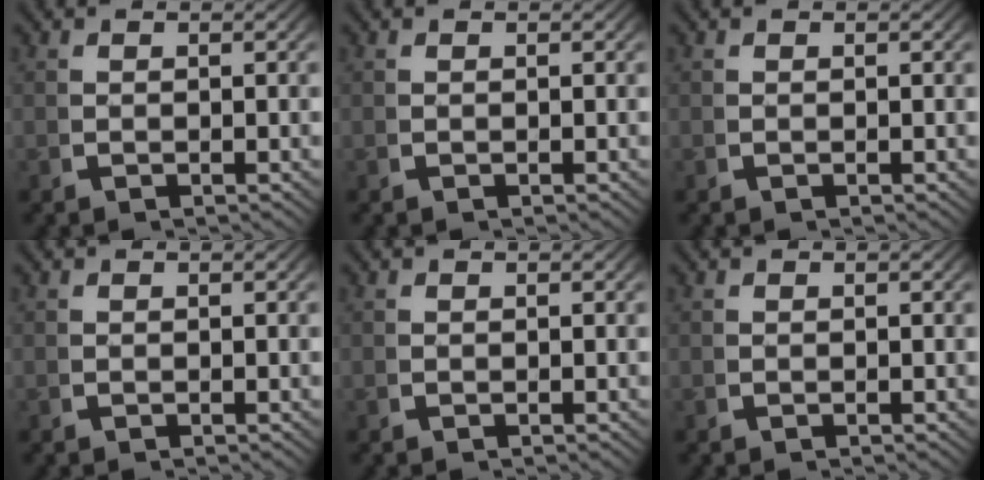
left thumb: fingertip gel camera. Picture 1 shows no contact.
{"total": 0.0}
{"total": 0.0}
{"total": 0.0}
{"total": 0.0}
{"total": 0.0}